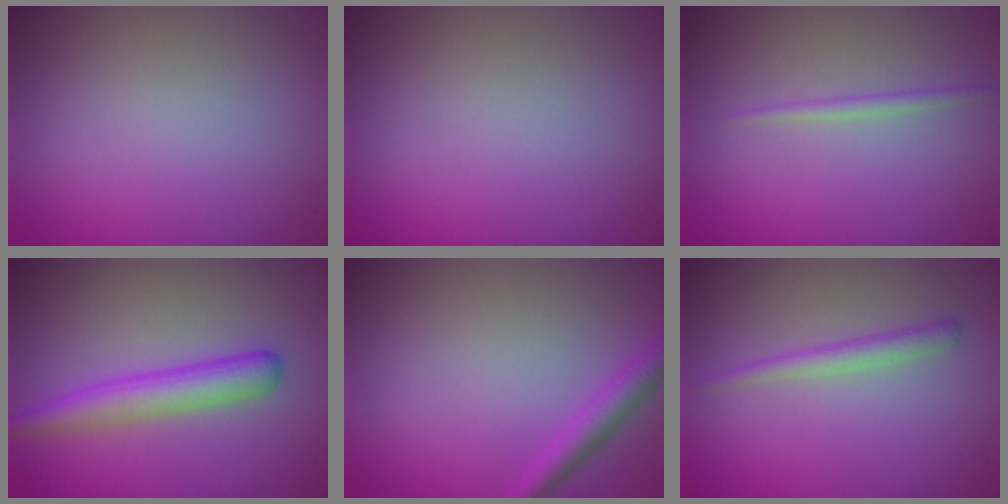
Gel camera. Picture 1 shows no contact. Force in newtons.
{"total": 0.0}
{"total": 0.9, "press": 0.9, "slide": 0.0}
{"total": 3.5, "press": 3.5, "slide": 0.1}
{"total": 2.4, "press": 2.4, "slide": 0.1}
{"total": 1.7, "press": 1.7, "slide": 0.0}